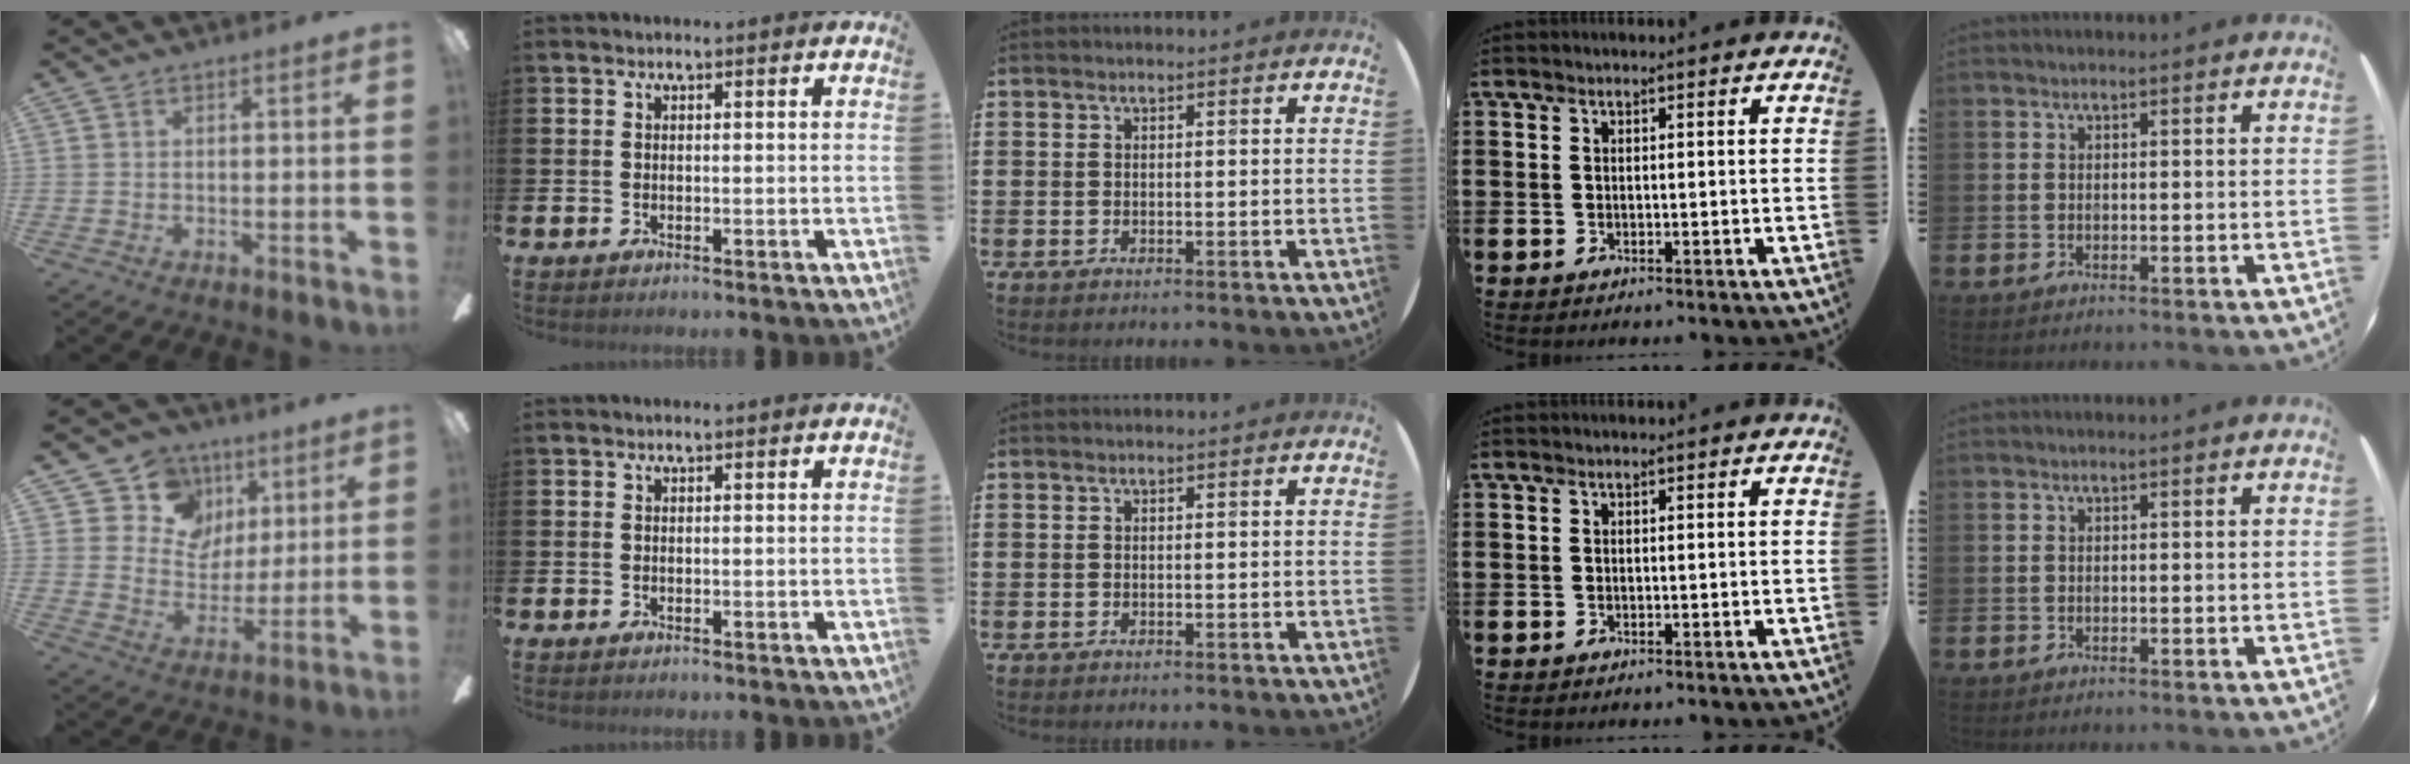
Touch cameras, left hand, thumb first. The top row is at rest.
{"thumb": {"total": 12.2, "force": [6.4, 10.2, 2.2], "torque": [-0.048, -0.041, 0.127]}}